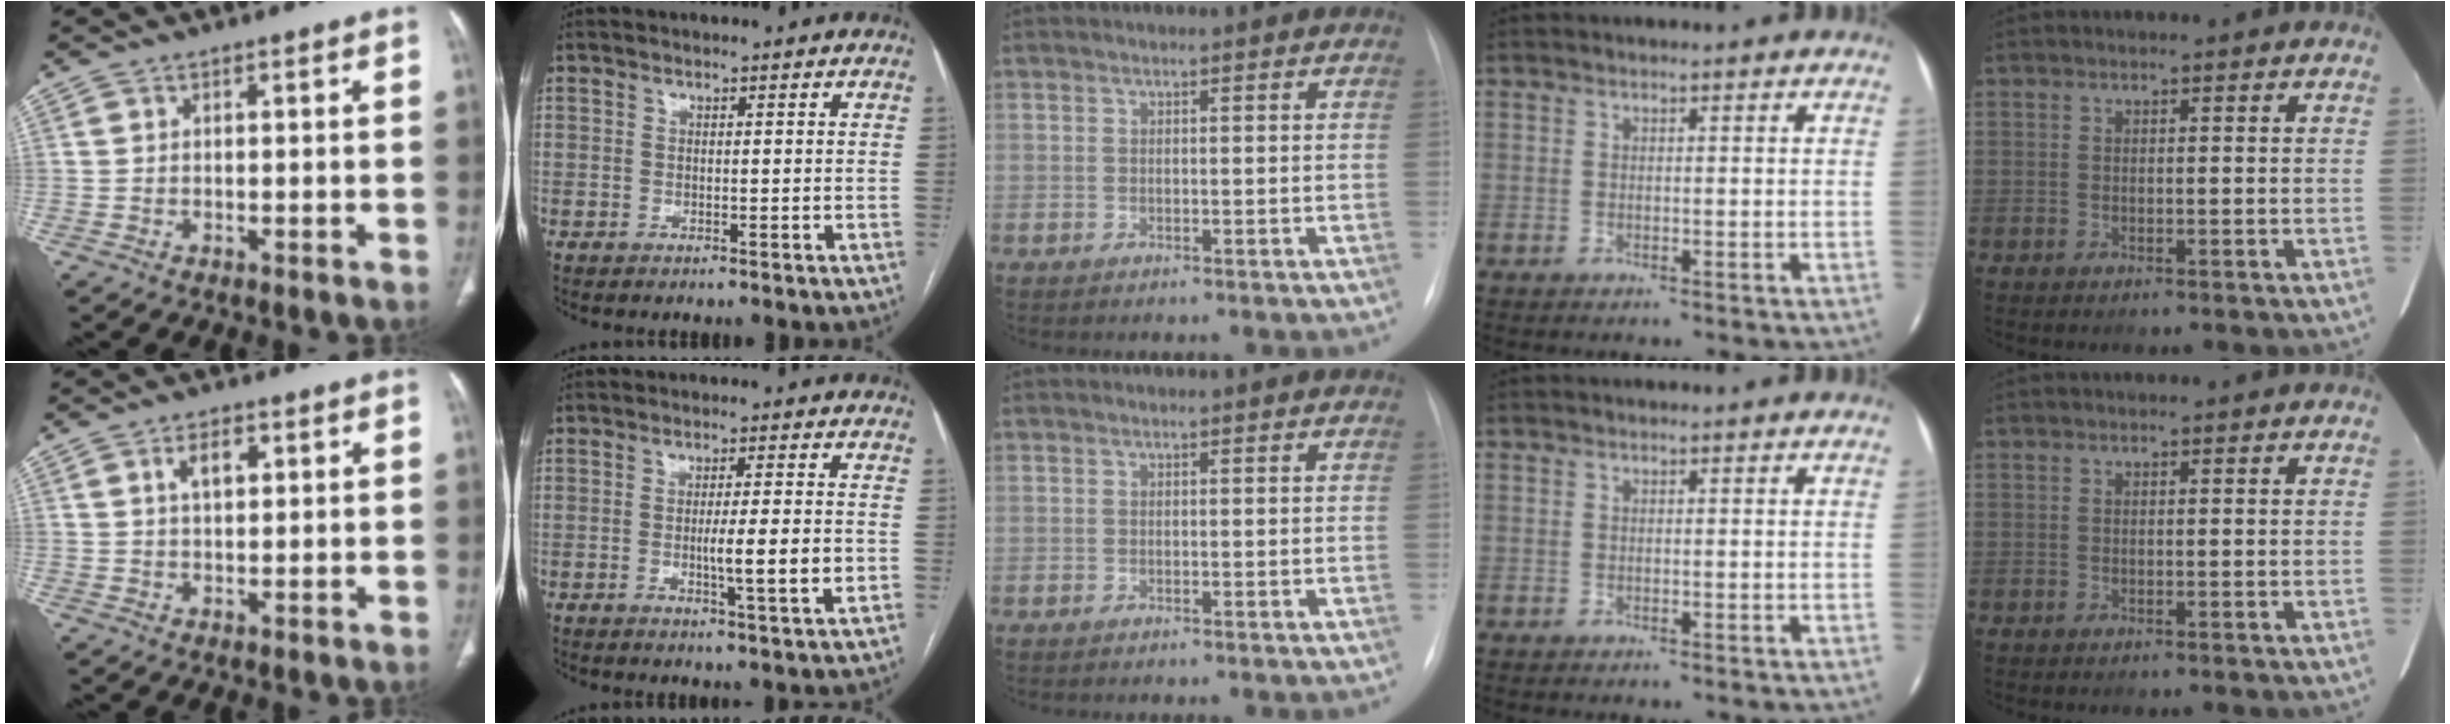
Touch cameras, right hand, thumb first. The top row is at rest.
{"thumb": {"total": 4.3, "force": [1.5, 2.4, 3.3], "torque": [-0.052, 0.001, 0.028]}, "index": {"total": 6.7, "force": [-1.4, -0.1, 6.5], "torque": [-0.103, -0.010, -0.022]}}